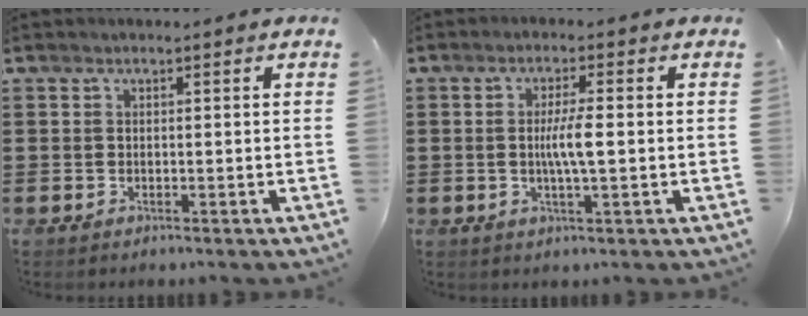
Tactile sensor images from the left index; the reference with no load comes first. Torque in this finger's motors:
{"motor_torque": [1.06, 0.07, 0.56, 0.12]}